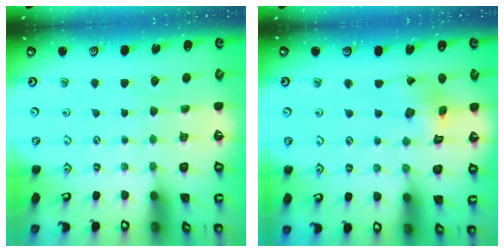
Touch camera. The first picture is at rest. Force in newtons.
{"total": 7.5, "press": 7.5, "slide": 0.8}